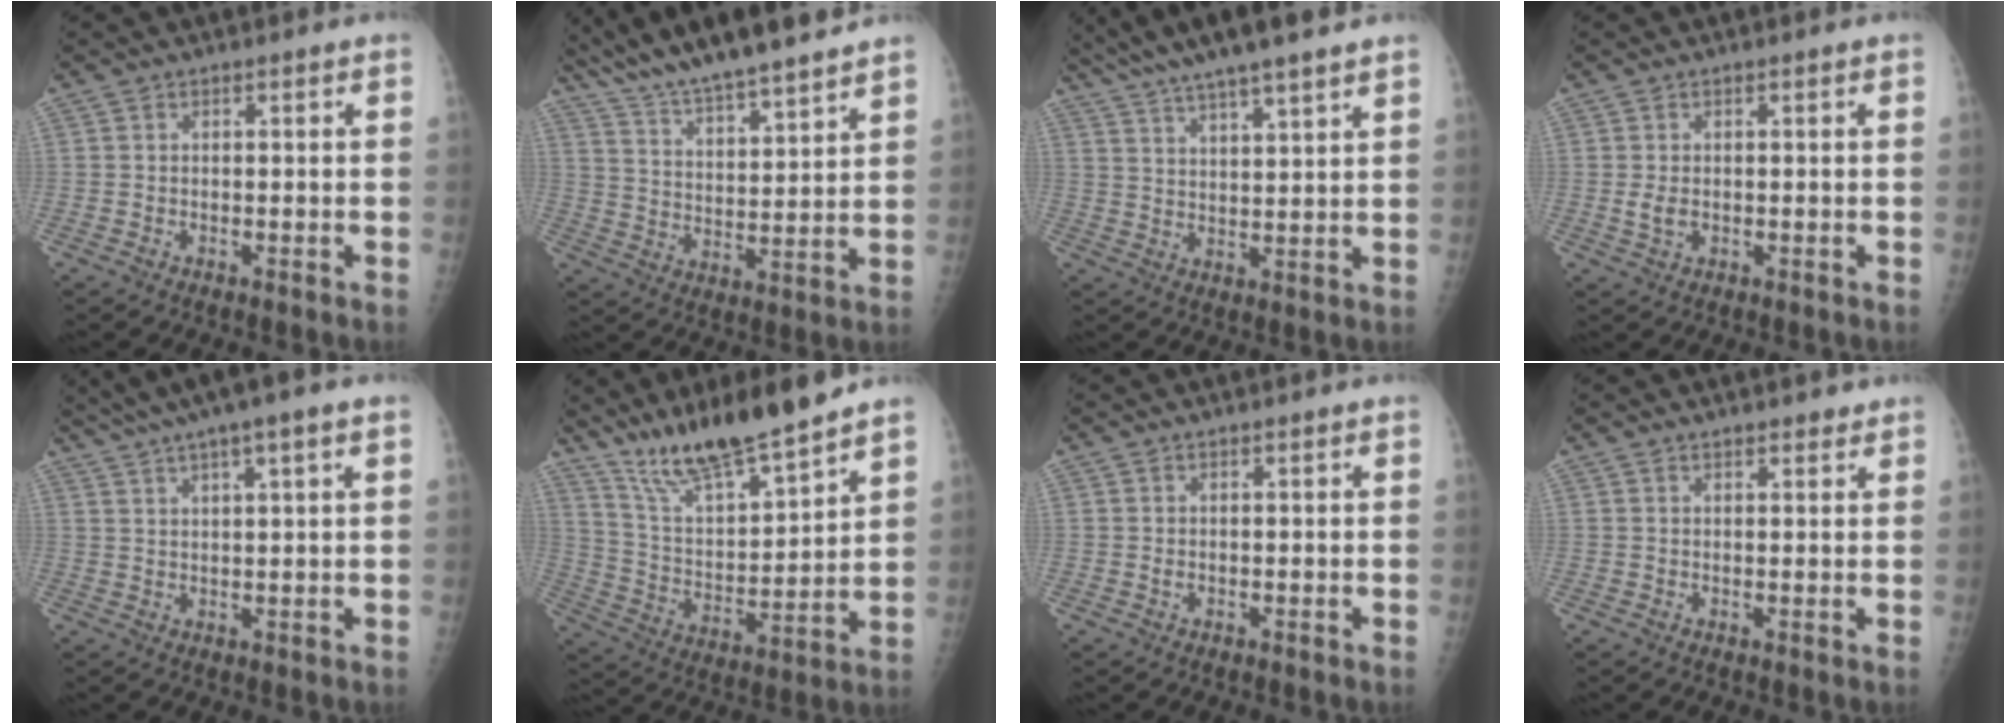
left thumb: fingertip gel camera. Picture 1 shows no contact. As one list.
[{"total": 17.6, "force": [15.3, 2.3, 8.4], "torque": [-0.123, -0.056, 0.262]}, {"total": 13.6, "force": [10.5, 1.7, 8.4], "torque": [-0.138, -0.015, 0.181]}, {"total": 2.3, "force": [-0.1, 1.5, 1.7], "torque": [-0.031, -0.004, 0.001]}, {"total": 11.6, "force": [7.3, 2.0, 8.7], "torque": [-0.148, 0.019, 0.121]}, {"total": 16.5, "force": [13.5, 2.8, 9.0], "torque": [-0.140, -0.076, 0.253]}, {"total": 0.7, "force": [0.2, 0.4, 0.5], "torque": [-0.006, -0.001, 0.005]}, {"total": 2.5, "force": [2.1, 0.9, 1.1], "torque": [0.001, -0.007, 0.025]}]